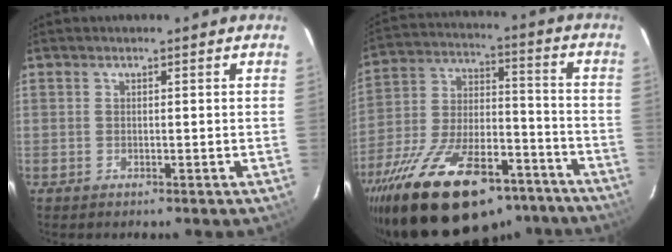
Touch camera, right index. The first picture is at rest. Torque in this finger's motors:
{"motor_torque": [1.89, -0.26, 0.74, 0.21]}